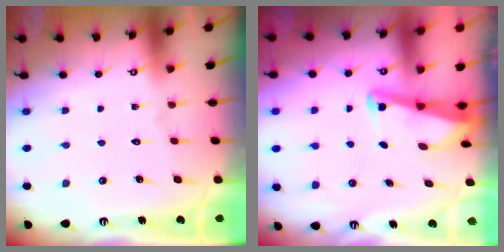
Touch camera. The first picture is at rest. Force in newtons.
{"total": 3.0, "press": 3.0, "slide": 0.3}